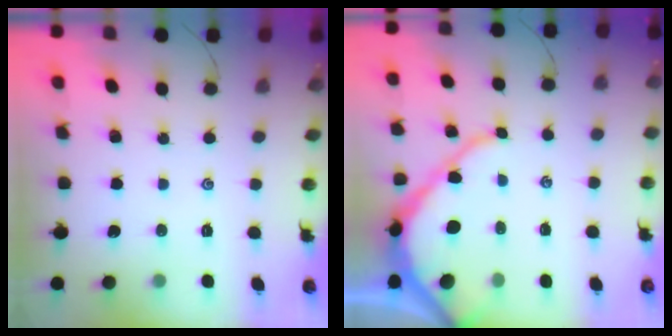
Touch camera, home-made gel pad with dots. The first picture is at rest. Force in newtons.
{"total": 9.1, "press": 9.1, "slide": 1.0}